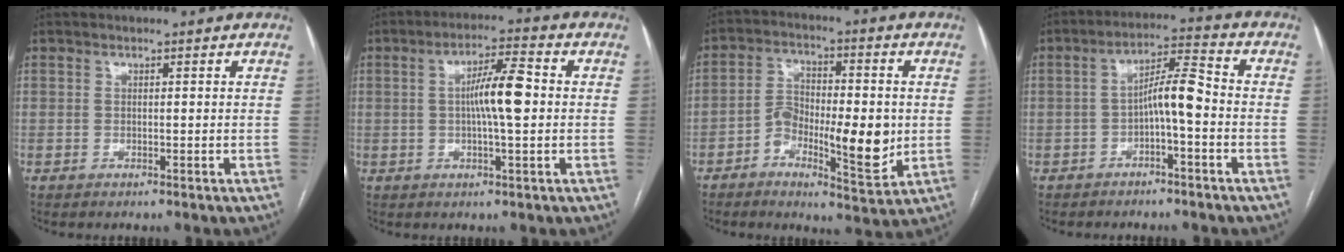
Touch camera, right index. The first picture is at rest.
{"total": 7.6, "force": [0.3, 0.8, 7.5], "torque": [-0.134, 0.011, 0.000]}
{"total": 10.9, "force": [-2.3, 4.0, 9.9], "torque": [-0.169, 0.009, -0.034]}
{"total": 6.2, "force": [-1.5, 0.8, 6.0], "torque": [-0.103, 0.024, -0.026]}